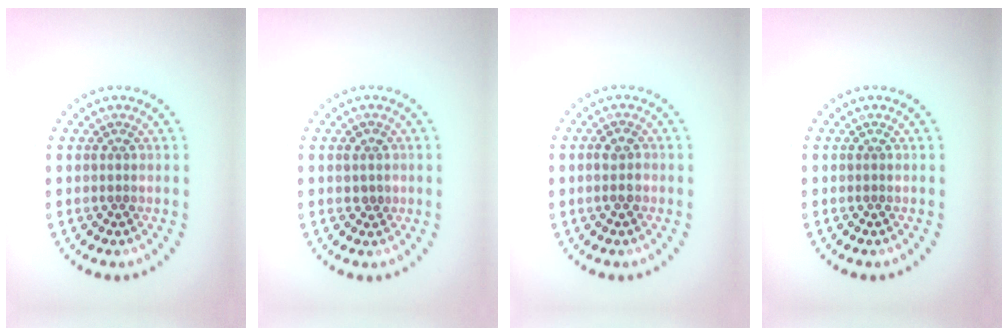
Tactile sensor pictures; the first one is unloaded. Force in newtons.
{"total": 1.1, "press": 1.0, "slide": 0.2}
{"total": 1.6, "press": 1.5, "slide": 0.3}
{"total": 0.0}